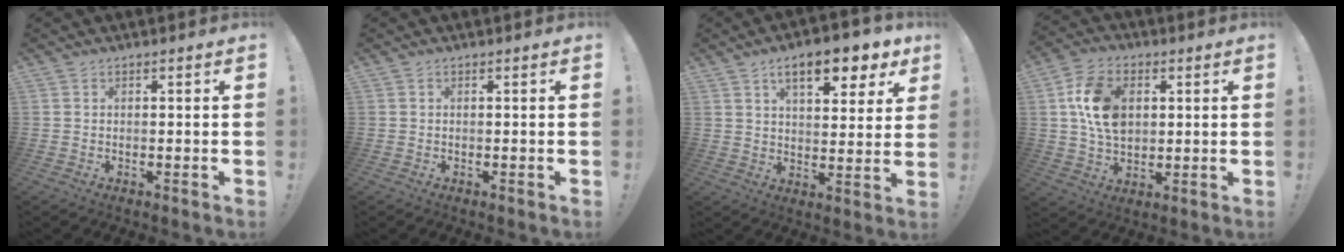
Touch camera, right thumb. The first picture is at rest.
{"total": 0.0}
{"total": 12.7, "force": [7.1, 4.8, 9.4], "torque": [-0.133, -0.033, 0.114]}
{"total": 14.1, "force": [2.9, 10.1, 9.4], "torque": [-0.156, 0.013, 0.058]}